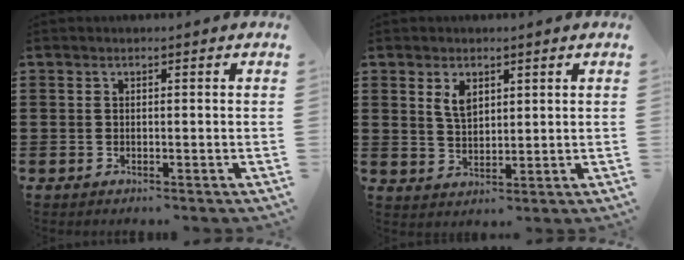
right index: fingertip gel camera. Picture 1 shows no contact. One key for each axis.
{"total": 3.6, "fx": 1.9, "fy": 1.9, "fz": 2.4, "tx": -0.053, "ty": 0.005, "tz": 0.034}